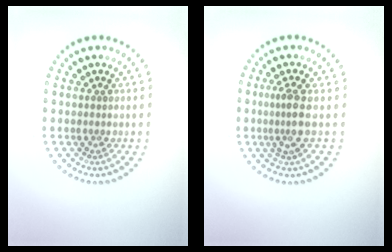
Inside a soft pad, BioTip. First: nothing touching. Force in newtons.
{"total": 2.5, "press": 1.9, "slide": 1.6}